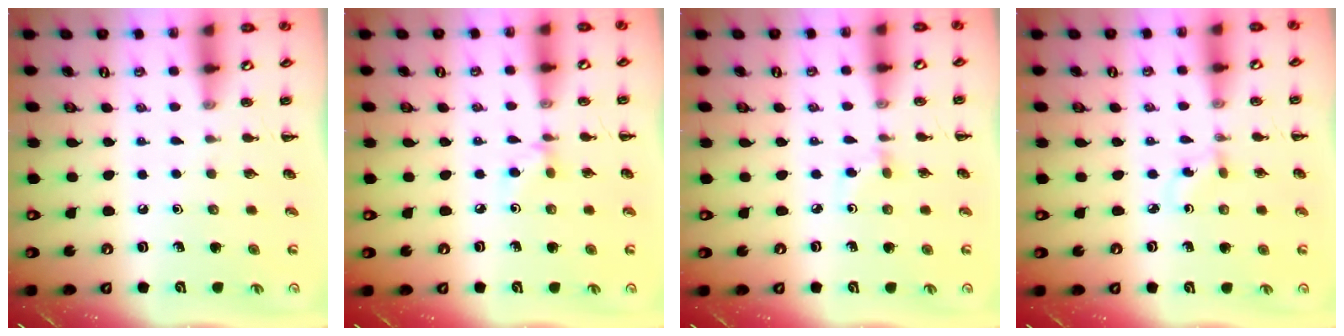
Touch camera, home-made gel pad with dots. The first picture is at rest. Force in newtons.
{"total": 3.7, "press": 3.5, "slide": 1.3}
{"total": 2.3, "press": 2.1, "slide": 0.9}
{"total": 2.1, "press": 1.9, "slide": 0.9}